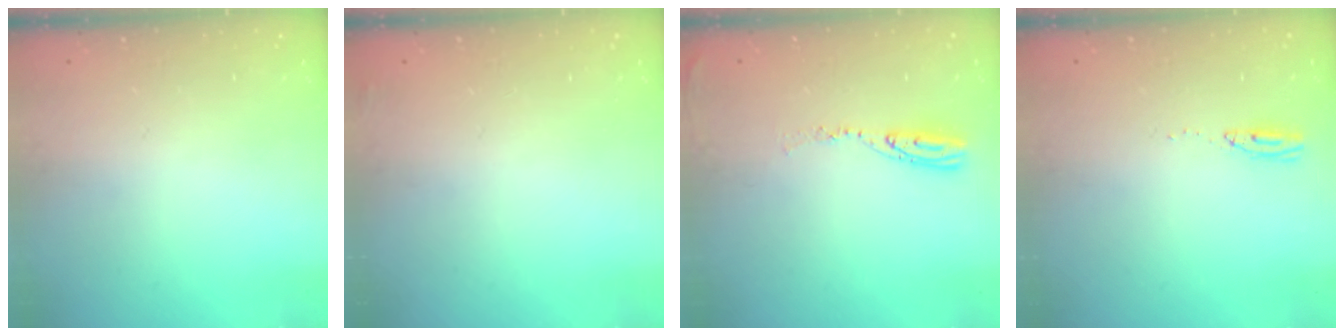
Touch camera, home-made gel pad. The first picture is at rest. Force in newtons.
{"total": 2.3, "press": 2.2, "slide": 0.8}
{"total": 6.8, "press": 6.8, "slide": 0.6}
{"total": 3.6, "press": 3.4, "slide": 1.3}